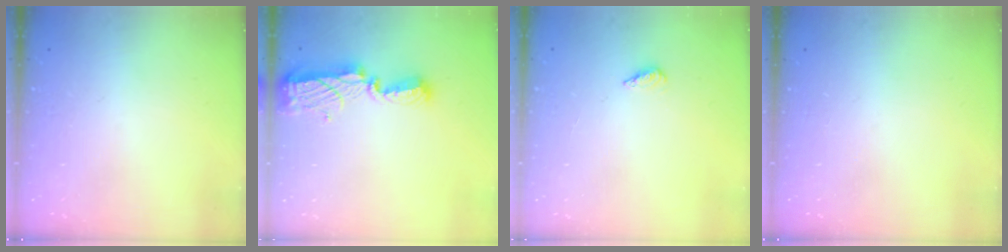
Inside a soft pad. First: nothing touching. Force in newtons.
{"total": 8.3, "press": 8.3, "slide": 0.8}
{"total": 2.1, "press": 1.9, "slide": 0.8}
{"total": 0.0}